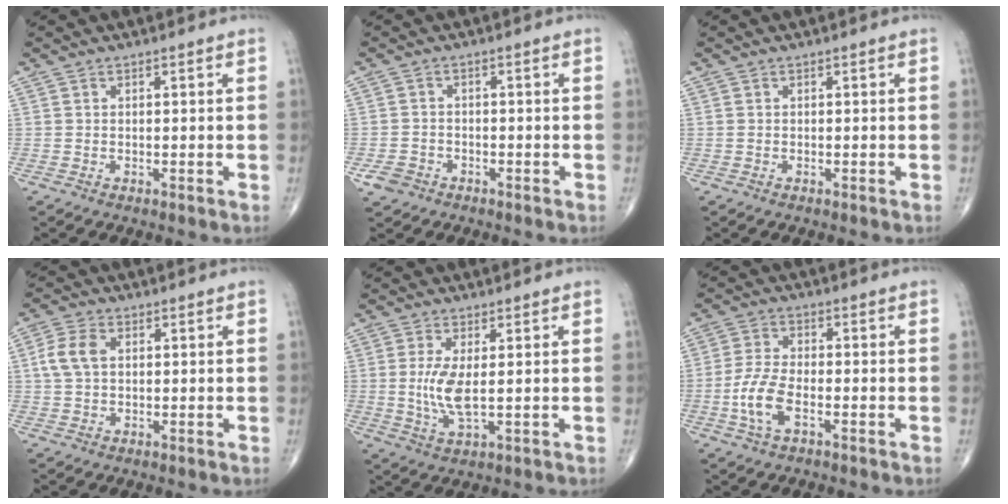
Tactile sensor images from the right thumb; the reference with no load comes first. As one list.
[{"total": 3.3, "force": [-1.9, 2.5, 1.0], "torque": [-0.017, 0.011, -0.033]}, {"total": 0.0}, {"total": 5.6, "force": [1.0, 3.6, 4.1], "torque": [-0.092, 0.011, 0.016]}, {"total": 6.1, "force": [0.3, 2.0, 5.8], "torque": [-0.129, -0.018, 0.009]}, {"total": 7.1, "force": [-2.4, 3.1, 5.9], "torque": [-0.132, 0.014, -0.050]}]